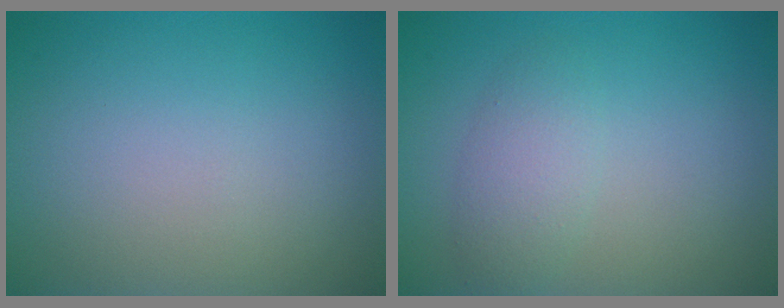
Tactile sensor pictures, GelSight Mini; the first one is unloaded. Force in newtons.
{"total": 2.4, "press": 2.4, "slide": 0.1}